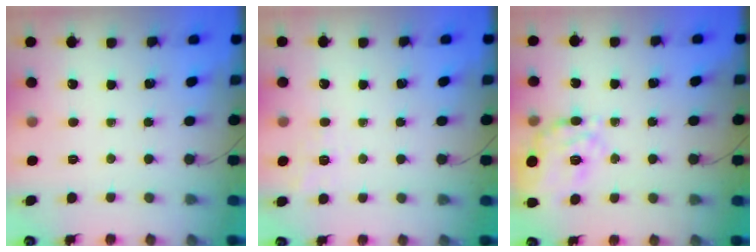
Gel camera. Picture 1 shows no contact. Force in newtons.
{"total": 1.6, "press": 0.2, "slide": 1.6}
{"total": 15.0, "press": 14.8, "slide": 2.6}